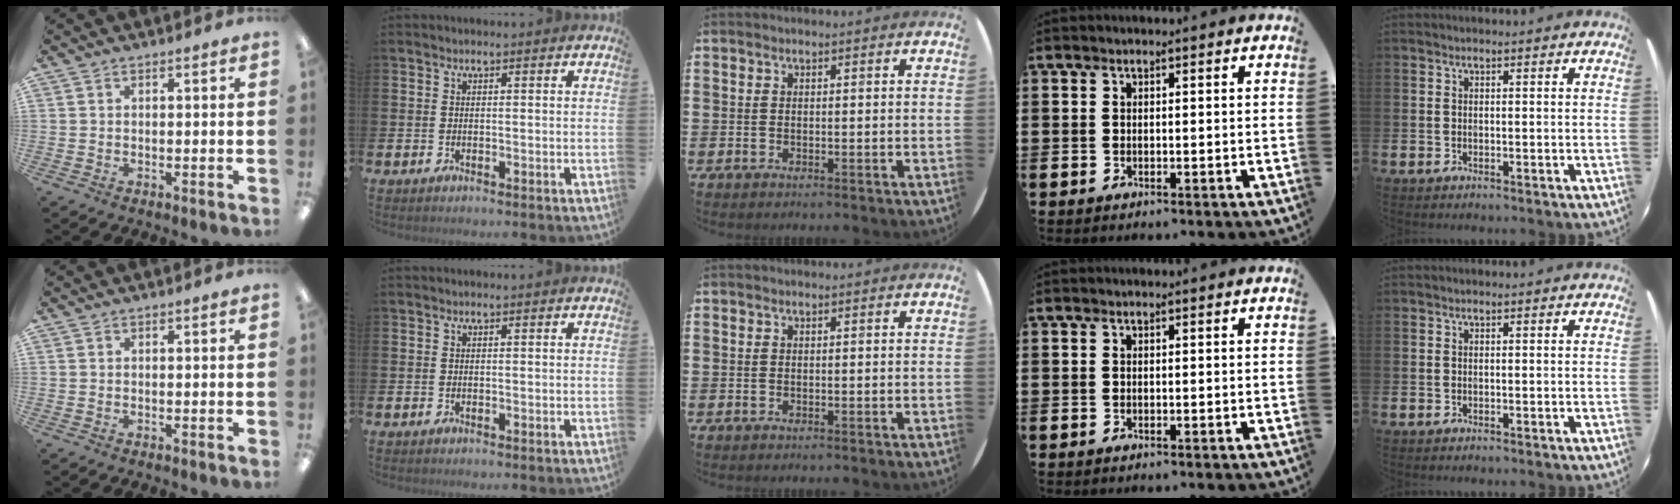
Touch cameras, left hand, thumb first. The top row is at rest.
{}